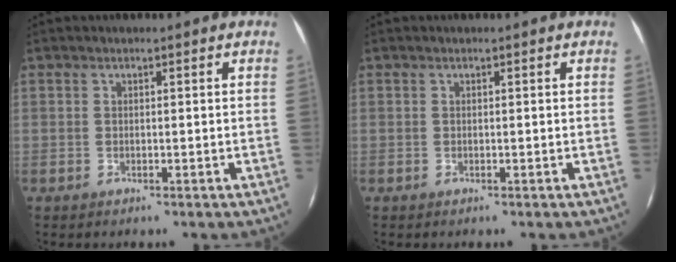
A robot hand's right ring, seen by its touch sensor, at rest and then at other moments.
{"total": 0.0}